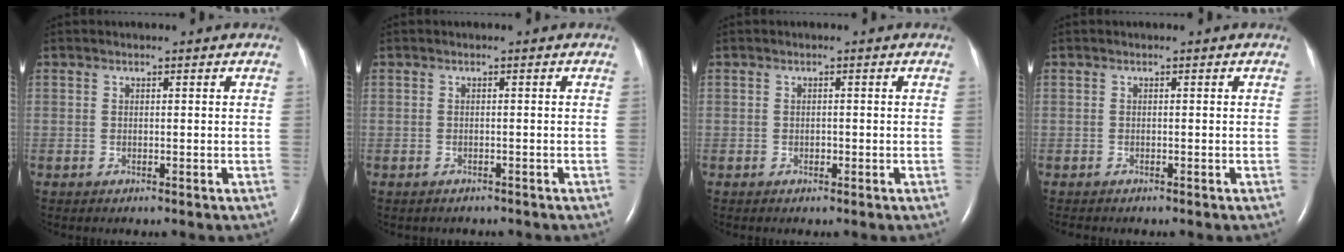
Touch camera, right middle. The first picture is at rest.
{"total": 1.7, "force": [-1.5, 0.7, 0.2], "torque": [-0.013, -0.001, -0.017]}
{"total": 0.5, "force": [-0.2, 0.4, 0.3], "torque": [-0.006, 0.002, -0.004]}
{"total": 0.9, "force": [-0.8, 0.2, 0.3], "torque": [-0.008, -0.002, -0.010]}